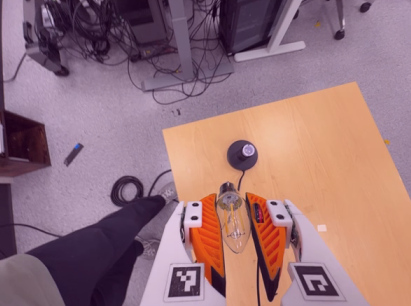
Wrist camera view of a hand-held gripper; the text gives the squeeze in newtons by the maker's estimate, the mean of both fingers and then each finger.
{"total": 19.4, "left": 20.8, "right": 18.0}